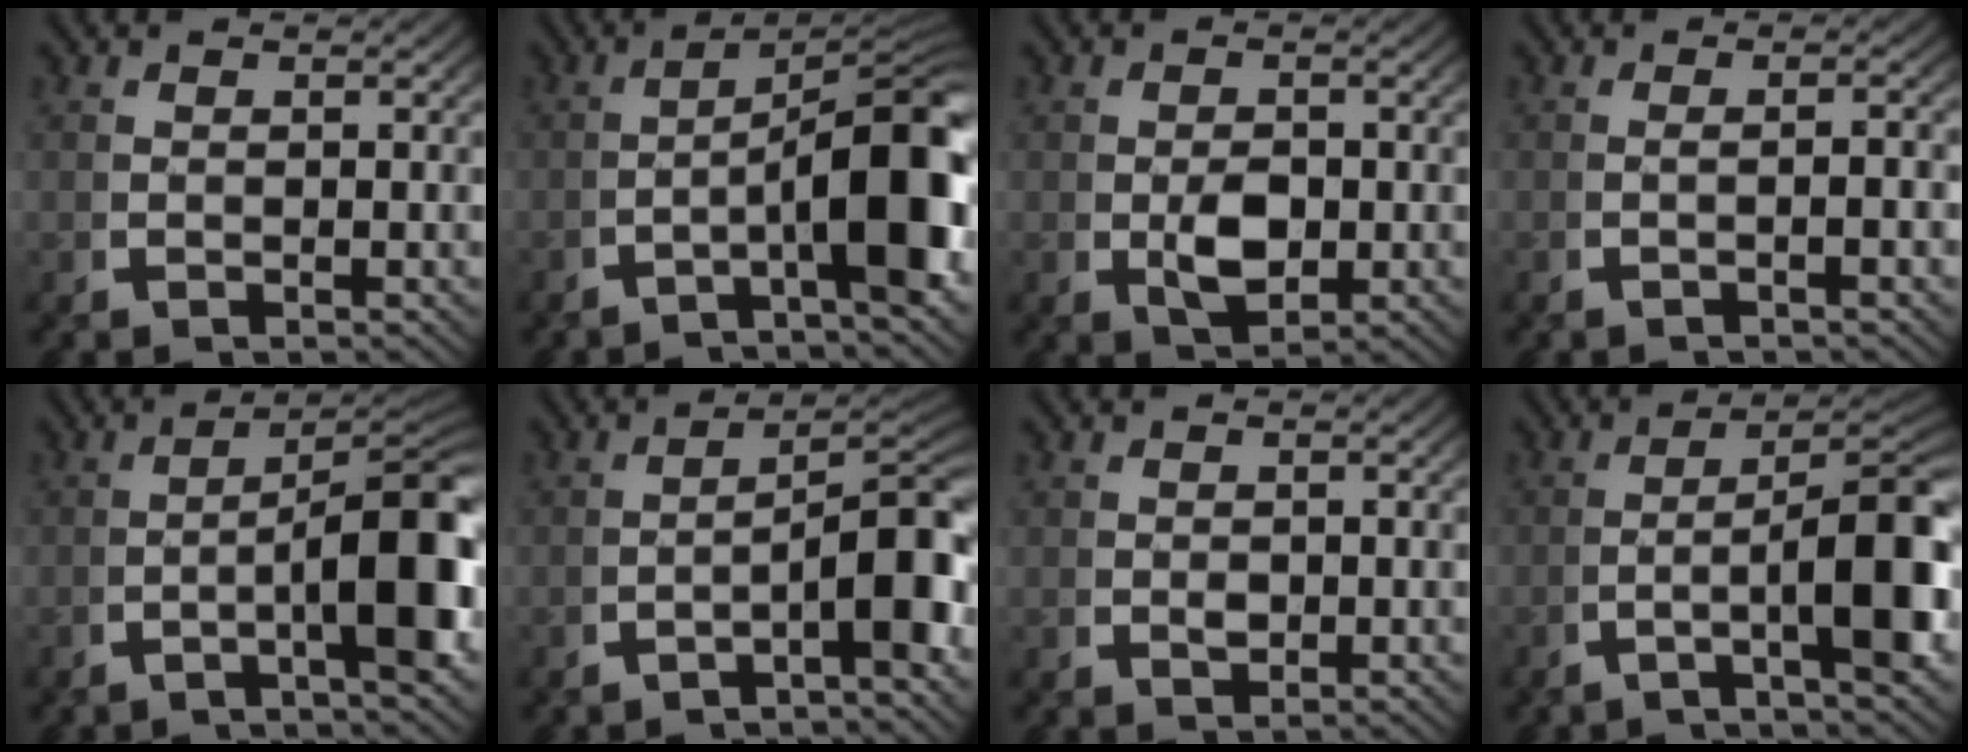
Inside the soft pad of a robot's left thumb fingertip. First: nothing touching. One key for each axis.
{"total": 12.2, "fx": -1.5, "fy": 5.2, "fz": 10.9, "tx": -0.153, "ty": -0.027, "tz": -0.022}
{"total": 4.0, "fx": -0.4, "fy": 2.5, "fz": 3.1, "tx": -0.063, "ty": -0.018, "tz": 0.003}
{"total": 1.7, "fx": -0.5, "fy": 0.0, "fz": 1.6, "tx": -0.032, "ty": 0.007, "tz": -0.012}
{"total": 10.2, "fx": -1.5, "fy": 3.3, "fz": 9.5, "tx": -0.141, "ty": -0.015, "tz": -0.022}
{"total": 8.1, "fx": -2.1, "fy": 2.9, "fz": 7.3, "tx": -0.114, "ty": -0.016, "tz": -0.030}
{"total": 1.3, "fx": 0.2, "fy": 0.9, "fz": 0.9, "tx": -0.021, "ty": -0.011, "tz": 0.012}
{"total": 10.0, "fx": -1.6, "fy": 3.3, "fz": 9.3, "tx": -0.148, "ty": -0.011, "tz": -0.024}